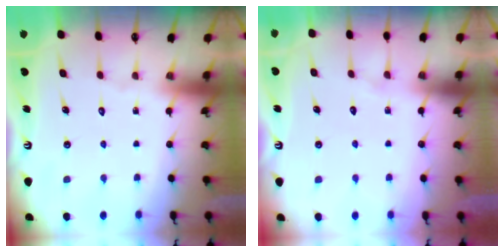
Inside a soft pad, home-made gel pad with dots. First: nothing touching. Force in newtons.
{"total": 3.5, "press": 3.5, "slide": 0.4}